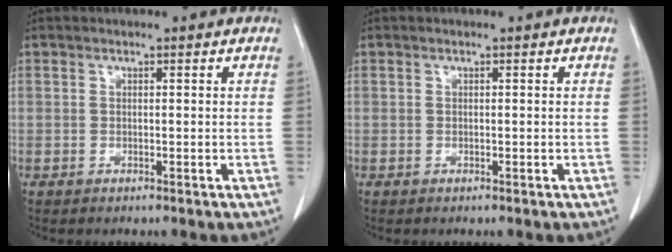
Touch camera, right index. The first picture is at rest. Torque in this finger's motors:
{"motor_torque": [0.00, 0.00, 0.00, 0.00]}